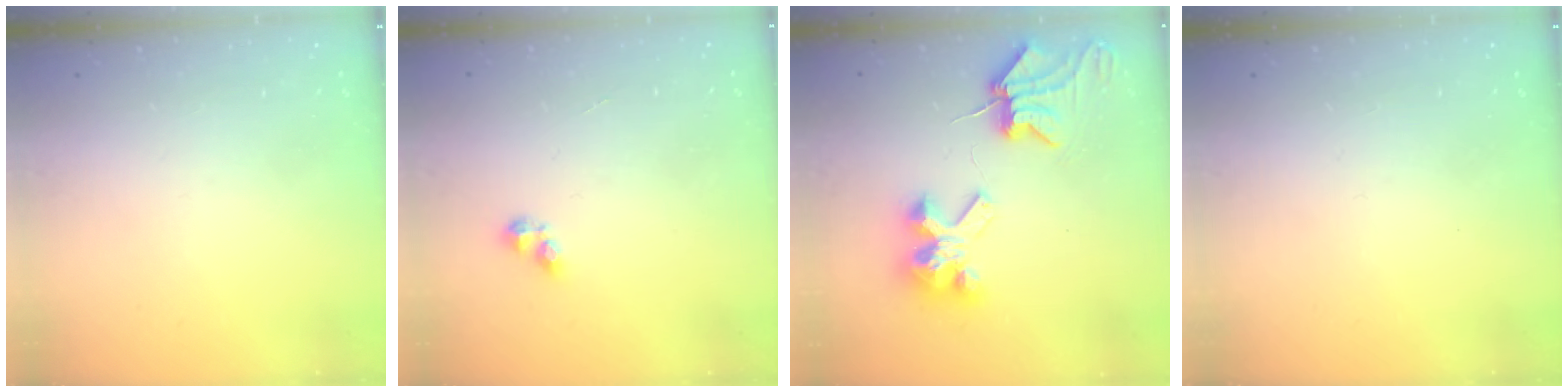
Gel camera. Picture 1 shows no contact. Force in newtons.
{"total": 3.0, "press": 2.9, "slide": 0.5}
{"total": 8.8, "press": 8.8, "slide": 1.1}
{"total": 0.0}